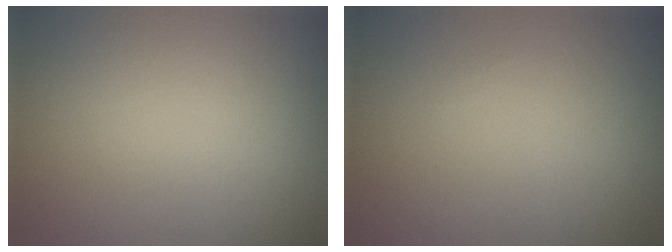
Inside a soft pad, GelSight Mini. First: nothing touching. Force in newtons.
{"total": 0.0}